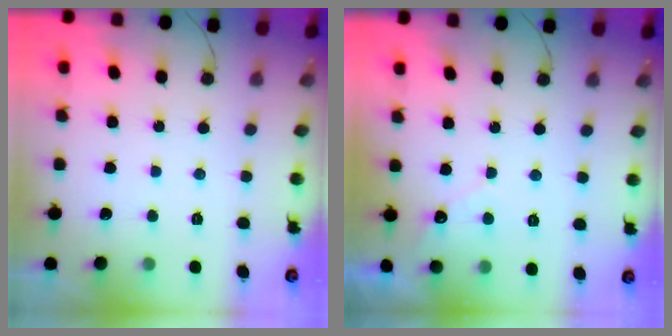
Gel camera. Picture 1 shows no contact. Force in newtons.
{"total": 2.7, "press": 2.7, "slide": 0.1}